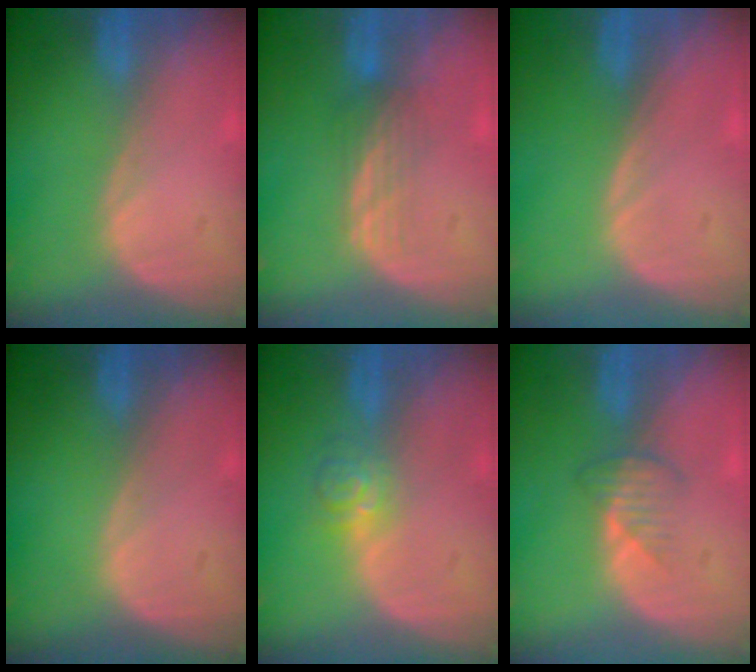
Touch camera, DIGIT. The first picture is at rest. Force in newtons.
{"total": 3.4, "press": 2.9, "slide": 1.9}
{"total": 0.0}
{"total": 0.0}
{"total": 3.6, "press": 3.4, "slide": 1.2}
{"total": 2.7, "press": 2.6, "slide": 0.7}